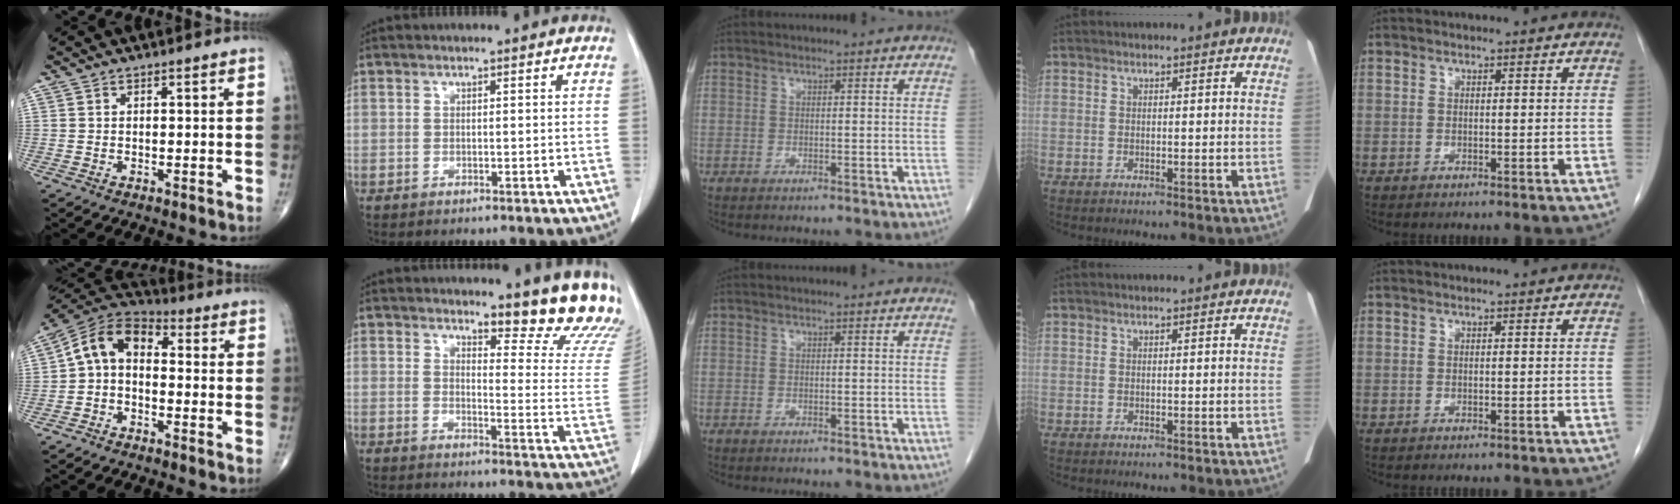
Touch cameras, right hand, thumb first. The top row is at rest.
{"thumb": {"total": 9.3, "force": [-0.2, 6.1, 6.9], "torque": [-0.109, 0.035, -0.024]}, "index": {"total": 13.6, "force": [12.2, 1.3, 5.7], "torque": [-0.052, -0.099, 0.126]}}